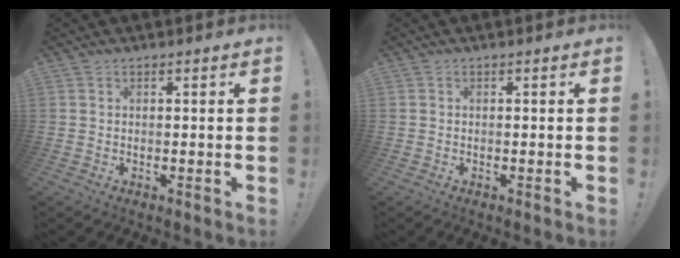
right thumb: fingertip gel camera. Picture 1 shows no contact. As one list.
[{"total": 0.0}]